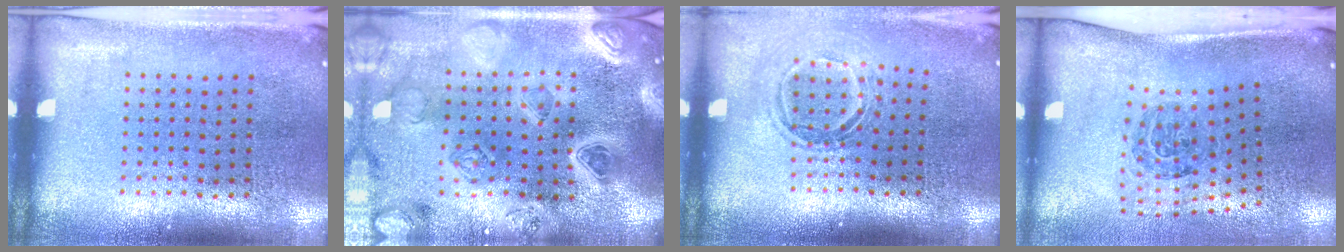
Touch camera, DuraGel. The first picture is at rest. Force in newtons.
{"total": 5.2, "press": 4.4, "slide": 2.9}
{"total": 1.5, "press": 1.1, "slide": 1.0}
{"total": 1.7, "press": 1.1, "slide": 1.2}